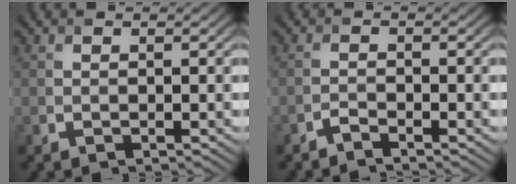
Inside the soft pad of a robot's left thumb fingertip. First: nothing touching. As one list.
[{"total": 1.1, "force": [-1.1, 0.1, 0.4], "torque": [-0.007, 0.003, -0.027]}]